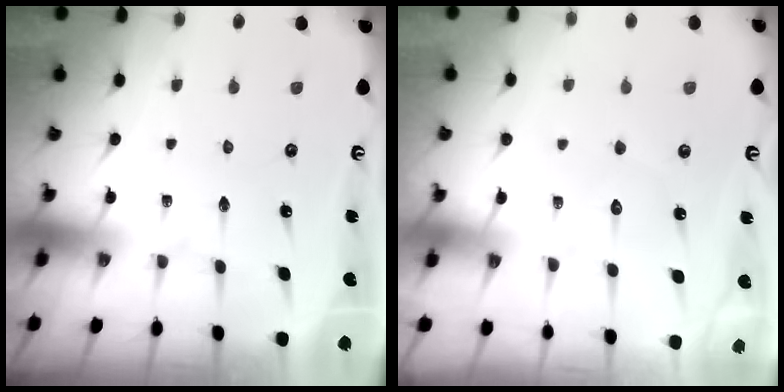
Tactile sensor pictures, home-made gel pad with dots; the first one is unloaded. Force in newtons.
{"total": 5.1, "press": 5.1, "slide": 0.5}